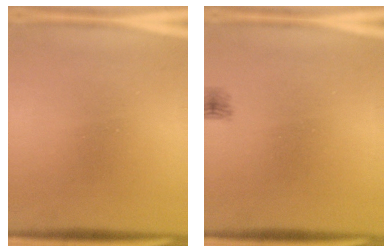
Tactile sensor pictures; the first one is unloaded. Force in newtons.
{"total": 1.6}